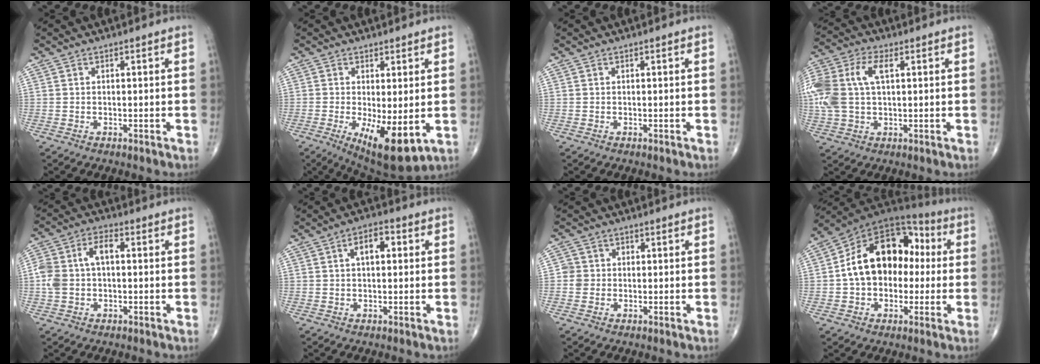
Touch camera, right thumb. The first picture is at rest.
{"total": 10.4, "force": [-2.3, 3.7, 9.4], "torque": [-0.149, -0.024, -0.023]}
{"total": 0.0}
{"total": 15.9, "force": [3.1, 9.4, 12.4], "torque": [-0.315, 0.025, 0.057]}
{"total": 8.5, "force": [0.3, 5.2, 6.7], "torque": [-0.149, 0.033, 0.003]}
{"total": 5.0, "force": [1.1, 2.6, 4.2], "torque": [-0.058, 0.012, 0.012]}
{"total": 2.6, "force": [-0.2, 2.6, 0.3], "torque": [0.016, 0.009, -0.007]}
{"total": 18.5, "force": [0.8, 12.7, 13.4], "torque": [-0.183, 0.049, 0.004]}